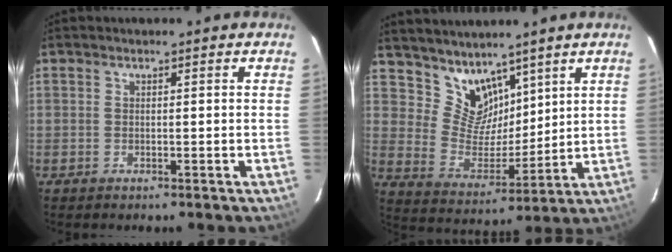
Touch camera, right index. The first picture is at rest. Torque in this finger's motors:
{"motor_torque": [-0.10, 0.33, -0.03, 0.00]}